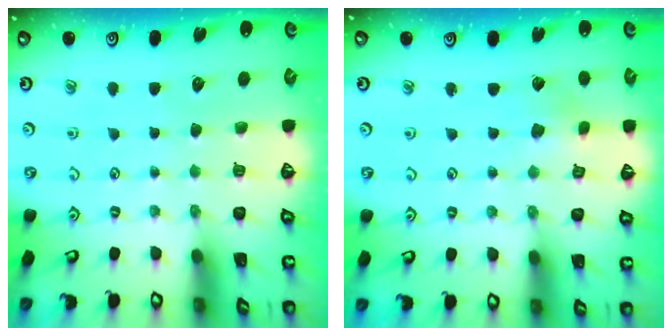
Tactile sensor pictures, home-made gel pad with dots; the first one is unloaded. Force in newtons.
{"total": 3.0, "press": 3.0, "slide": 0.4}